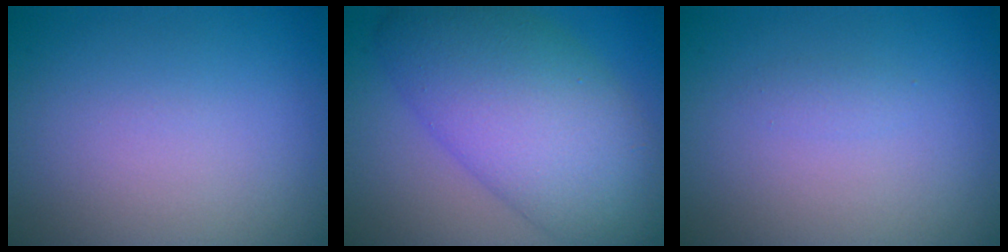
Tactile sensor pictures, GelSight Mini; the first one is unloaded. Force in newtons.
{"total": 11.1, "press": 11.1, "slide": 0.3}
{"total": 0.6, "press": 0.6, "slide": 0.0}